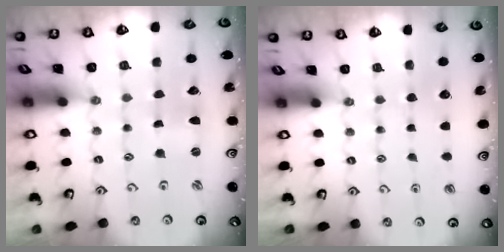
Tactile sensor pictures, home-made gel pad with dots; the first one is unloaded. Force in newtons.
{"total": 0.0}